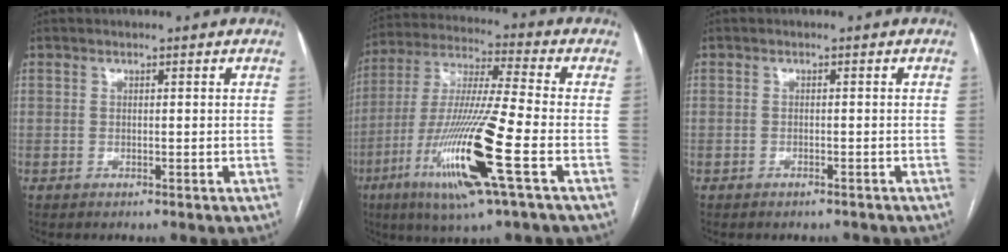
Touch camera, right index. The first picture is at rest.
{"total": 18.2, "force": [-6.8, 0.1, 16.9], "torque": [-0.356, -0.028, -0.130]}
{"total": 1.2, "force": [-1.1, 0.4, 0.2], "torque": [-0.006, 0.000, -0.014]}